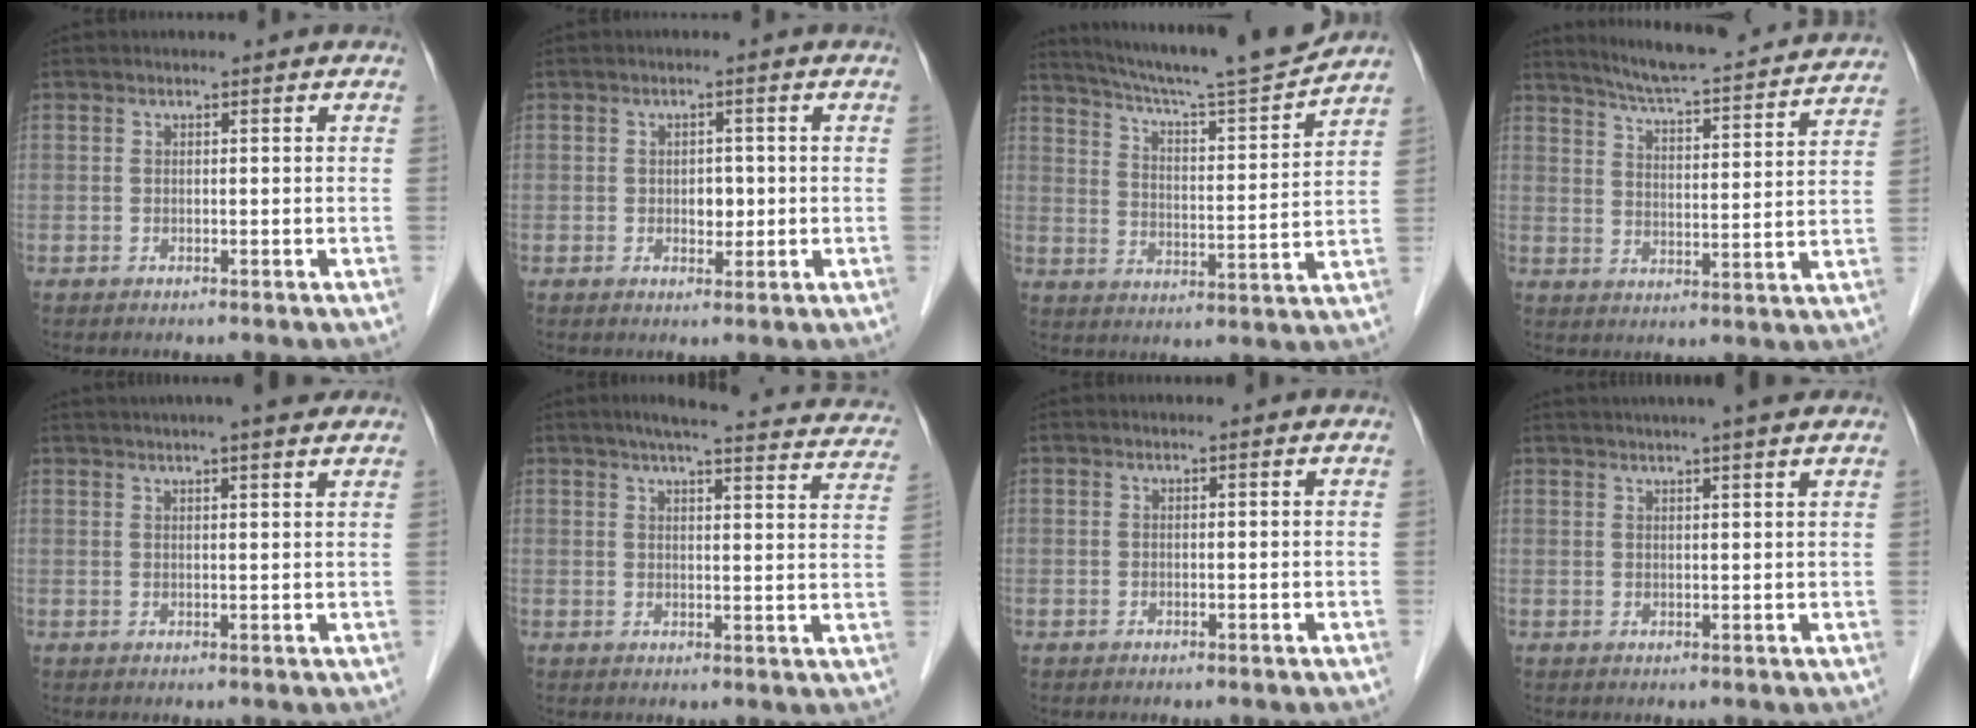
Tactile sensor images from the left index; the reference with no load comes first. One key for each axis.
{"total": 2.2, "fx": -0.1, "fy": 1.5, "fz": 1.6, "tx": -0.022, "ty": 0.001, "tz": 0.002}
{"total": 15.8, "fx": 14.7, "fy": -1.0, "fz": 5.6, "tx": -0.100, "ty": -0.021, "tz": 0.219}
{"total": 19.9, "fx": 18.5, "fy": 1.3, "fz": 7.2, "tx": -0.111, "ty": -0.019, "tz": 0.242}
{"total": 9.9, "fx": 8.4, "fy": 0.5, "fz": 5.2, "tx": -0.076, "ty": 0.025, "tz": 0.103}
{"total": 22.6, "fx": 20.0, "fy": 2.9, "fz": 9.9, "tx": -0.124, "ty": -0.004, "tz": 0.227}
{"total": 0.9, "fx": 0.9, "fy": 0.0, "fz": 0.3, "tx": -0.009, "ty": 0.008, "tz": 0.012}
{"total": 9.9, "fx": 8.5, "fy": -0.1, "fz": 5.1, "tx": -0.080, "ty": 0.029, "tz": 0.103}